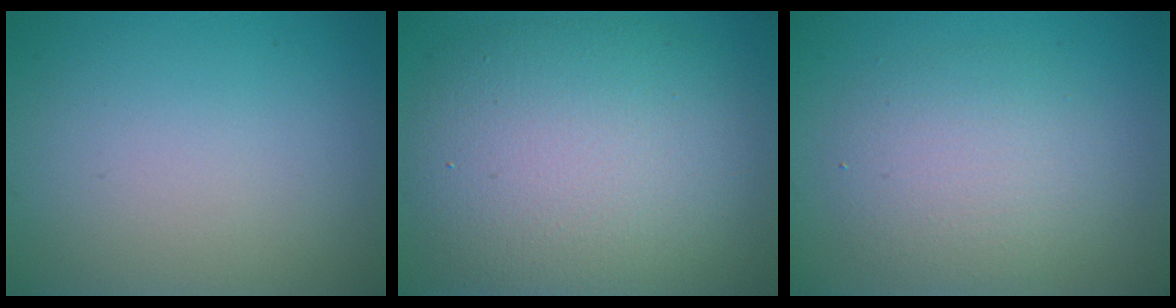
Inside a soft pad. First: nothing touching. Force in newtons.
{"total": 11.5, "press": 11.4, "slide": 0.6}
{"total": 4.1, "press": 4.1, "slide": 0.3}